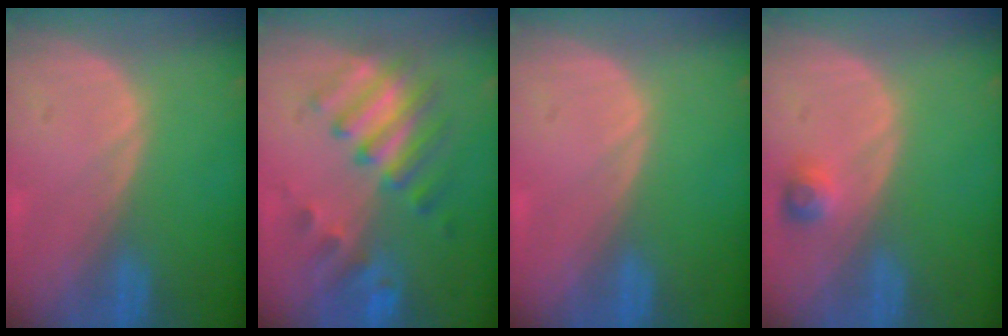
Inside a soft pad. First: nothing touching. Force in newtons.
{"total": 7.9, "press": 7.7, "slide": 1.7}
{"total": 0.0}
{"total": 2.2, "press": 2.2, "slide": 0.4}